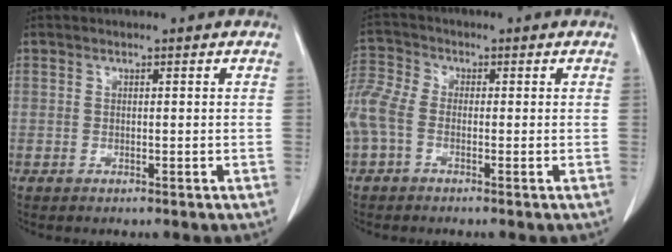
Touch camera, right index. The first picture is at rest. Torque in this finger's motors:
{"motor_torque": [0.85, -0.19, 0.37, 0.12]}